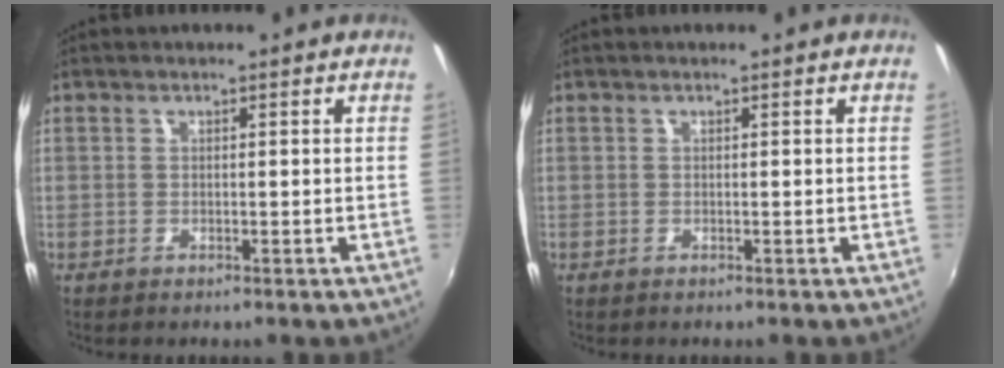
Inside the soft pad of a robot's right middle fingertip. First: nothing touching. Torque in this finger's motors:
{"motor_torque": [0.00, 0.00, -0.02, 0.00]}